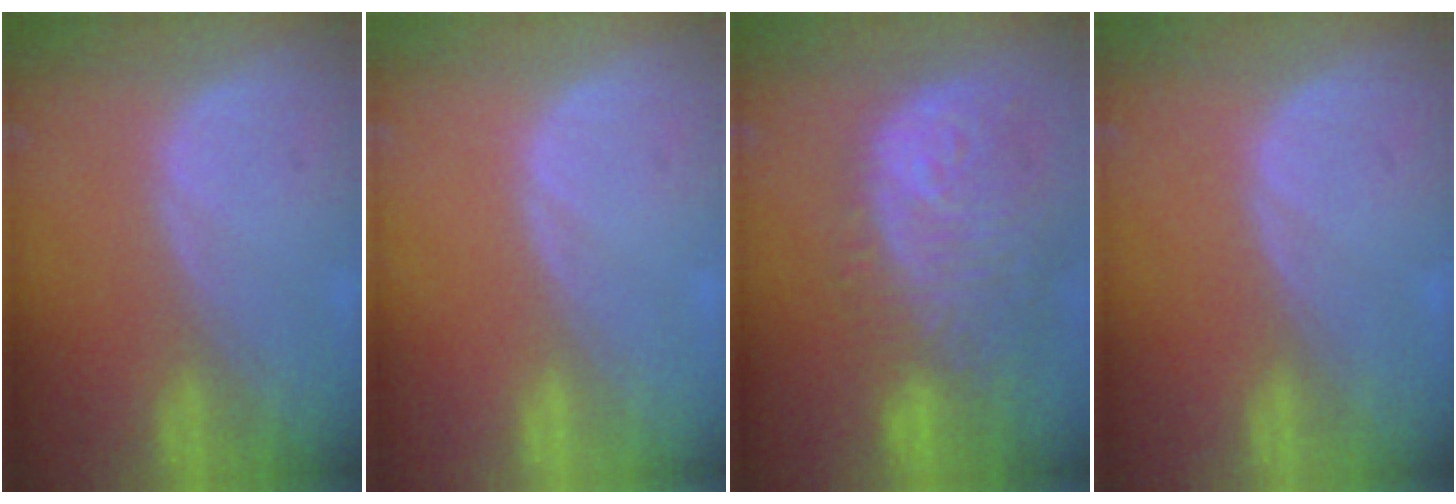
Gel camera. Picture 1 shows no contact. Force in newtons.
{"total": 0.0}
{"total": 12.2, "press": 10.9, "slide": 5.5}
{"total": 0.0}